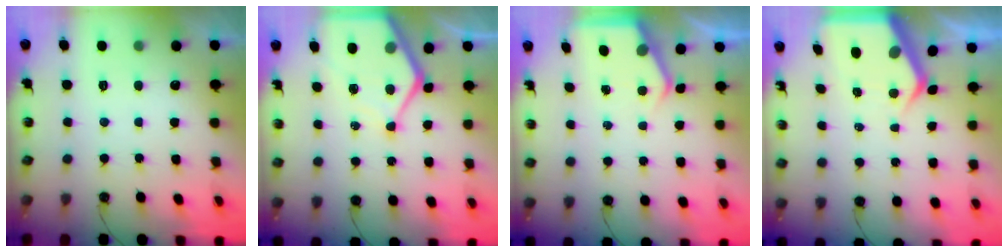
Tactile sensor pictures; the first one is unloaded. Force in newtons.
{"total": 11.5, "press": 11.5, "slide": 1.0}
{"total": 4.7, "press": 4.7, "slide": 0.4}
{"total": 6.8, "press": 6.7, "slide": 0.6}